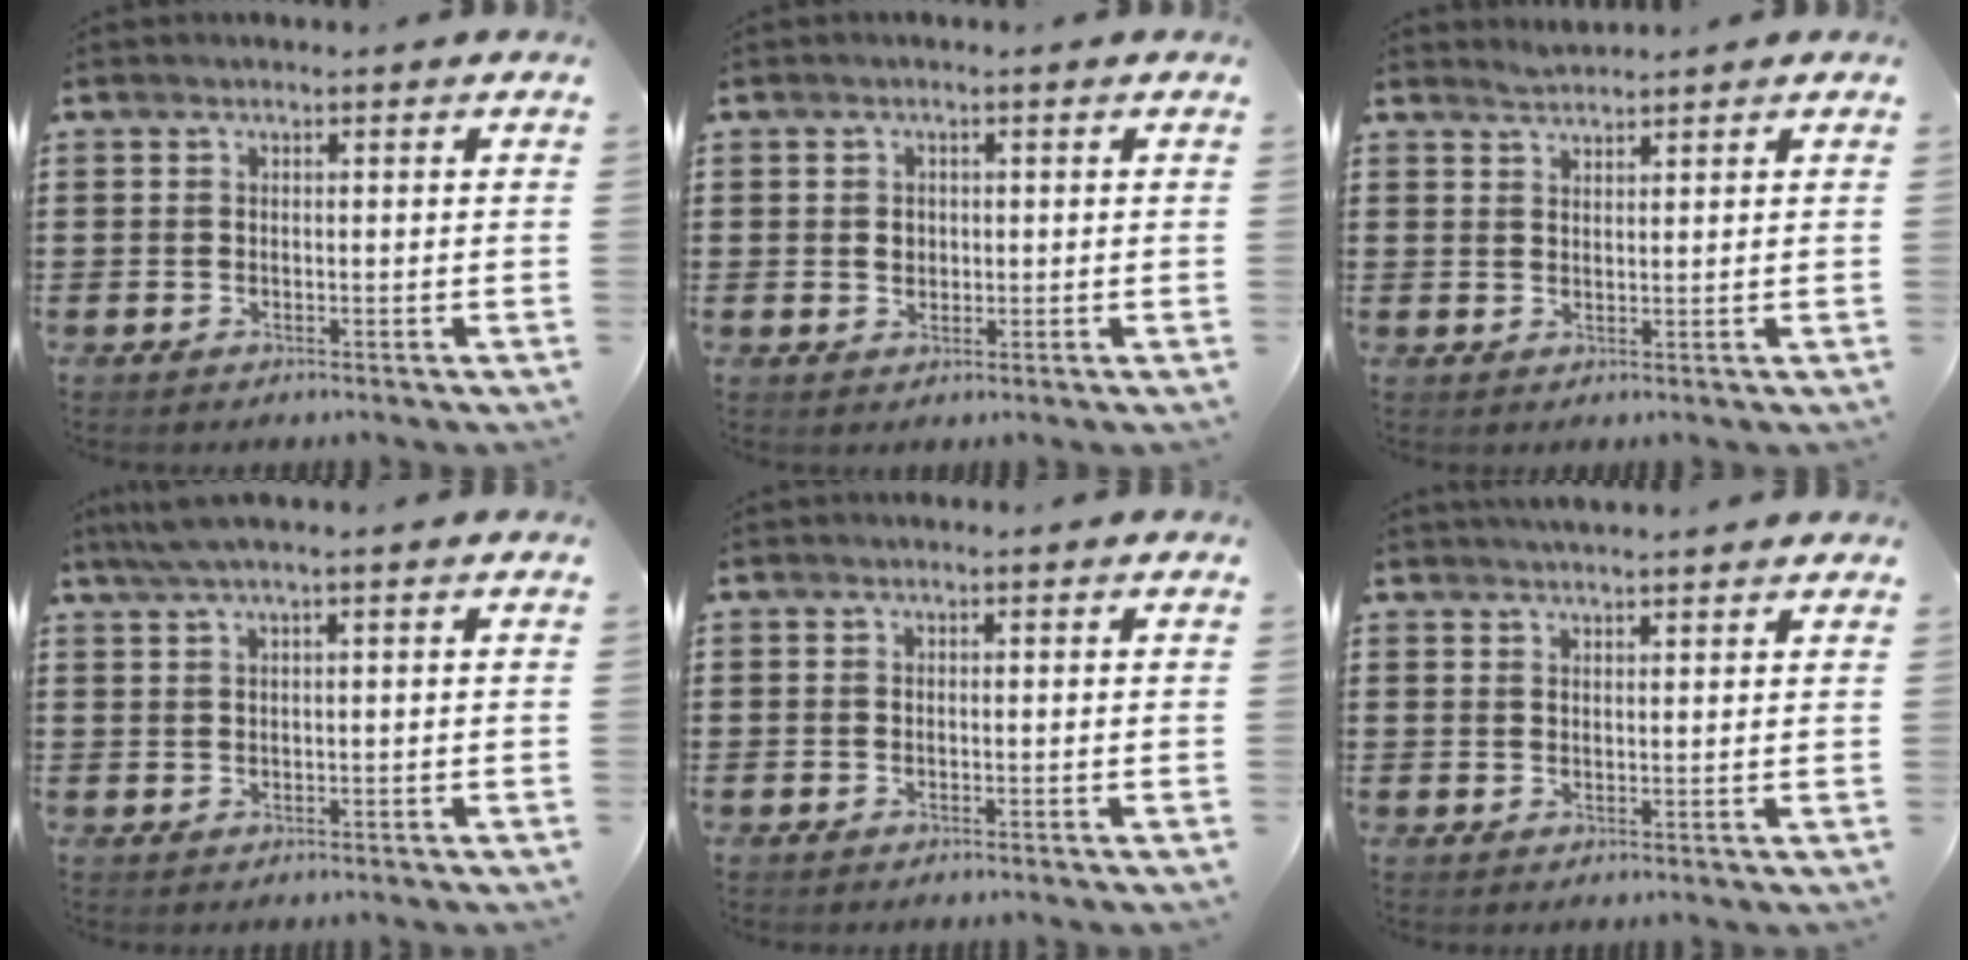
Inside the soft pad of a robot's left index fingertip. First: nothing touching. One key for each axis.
{"total": 1.6, "fx": 0.3, "fy": 1.4, "fz": 0.7, "tx": -0.018, "ty": 0.009, "tz": 0.004}
{"total": 1.7, "fx": 1.7, "fy": 0.0, "fz": 0.0, "tx": -0.003, "ty": 0.003, "tz": 0.033}
{"total": 2.0, "fx": 0.9, "fy": -0.1, "fz": 1.8, "tx": -0.034, "ty": 0.000, "tz": 0.016}
{"total": 0.0}
{"total": 2.2, "fx": 2.2, "fy": 0.0, "fz": 0.4, "tx": -0.012, "ty": 0.000, "tz": 0.042}